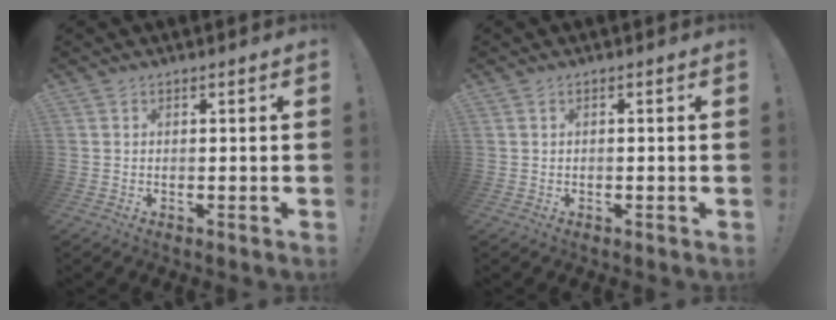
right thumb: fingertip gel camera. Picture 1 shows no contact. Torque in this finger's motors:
{"motor_torque": [-0.03, -0.19, -0.13, 0.36, 0.07]}